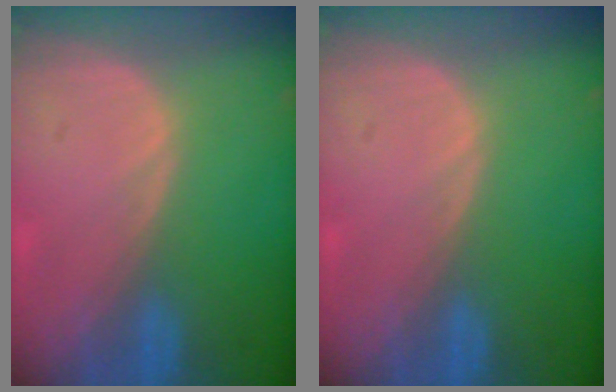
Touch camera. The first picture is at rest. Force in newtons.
{"total": 0.0}